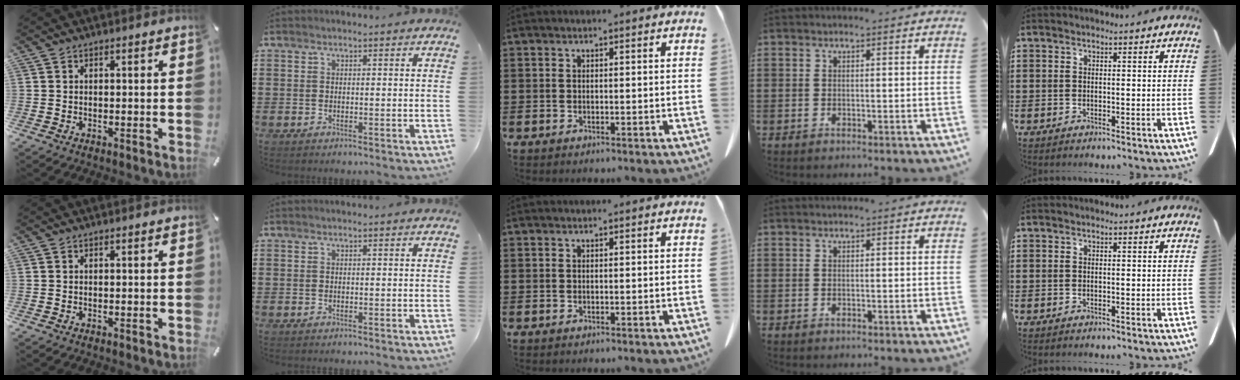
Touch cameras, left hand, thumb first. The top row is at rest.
{}